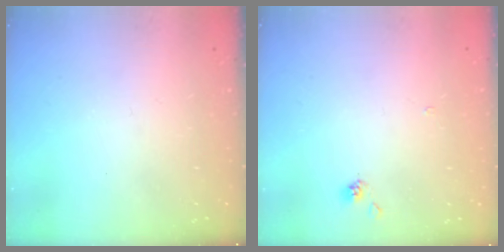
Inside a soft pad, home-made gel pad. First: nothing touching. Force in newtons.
{"total": 1.4, "press": 1.4, "slide": 0.3}